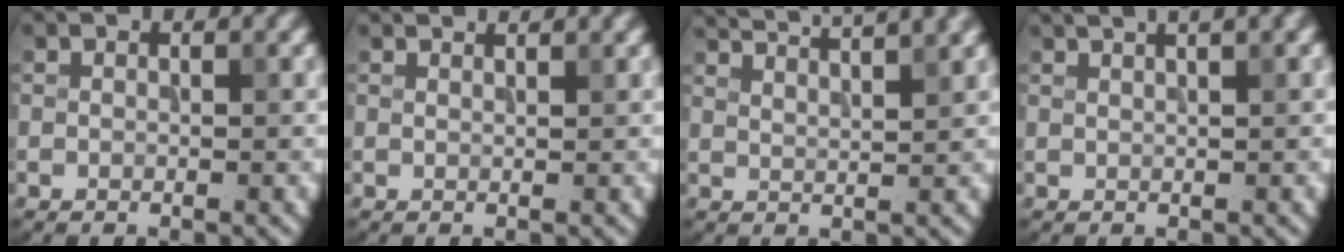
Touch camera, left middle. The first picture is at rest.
{"total": 1.0, "force": [0.9, -0.2, 0.3], "torque": [-0.008, 0.000, 0.010]}
{"total": 6.5, "force": [5.4, 1.2, 3.4], "torque": [-0.032, 0.037, 0.049]}
{"total": 3.5, "force": [2.2, 0.8, 2.6], "torque": [-0.020, 0.019, 0.021]}